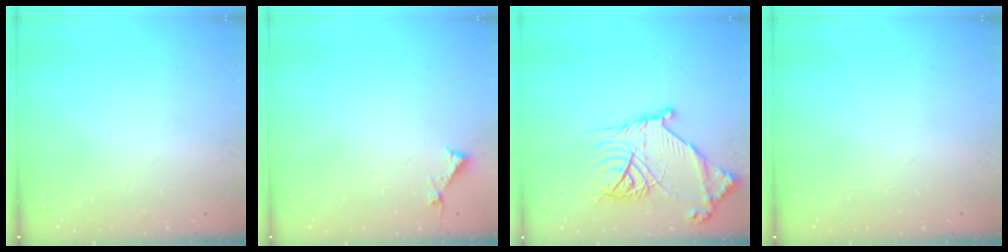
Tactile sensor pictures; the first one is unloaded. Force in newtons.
{"total": 3.1, "press": 3.1, "slide": 0.3}
{"total": 18.8, "press": 18.7, "slide": 2.0}
{"total": 0.0}